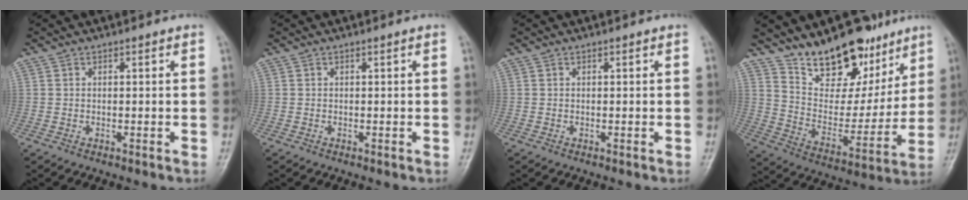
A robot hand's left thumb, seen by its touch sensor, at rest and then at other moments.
{"total": 0.0}
{"total": 0.0}
{"total": 18.1, "force": [13.3, 8.9, 8.5], "torque": [-0.071, -0.082, 0.224]}